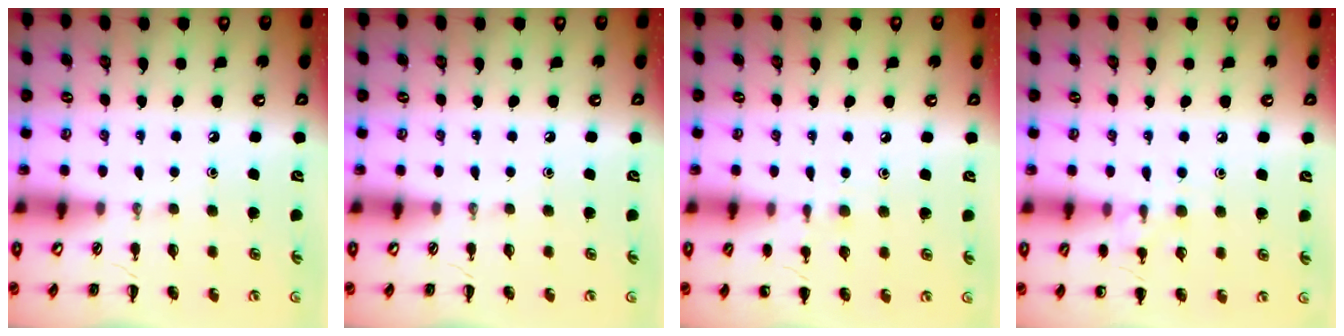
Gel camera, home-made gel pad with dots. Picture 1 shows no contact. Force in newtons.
{"total": 0.0}
{"total": 5.8, "press": 5.5, "slide": 1.8}
{"total": 8.3, "press": 8.0, "slide": 2.1}